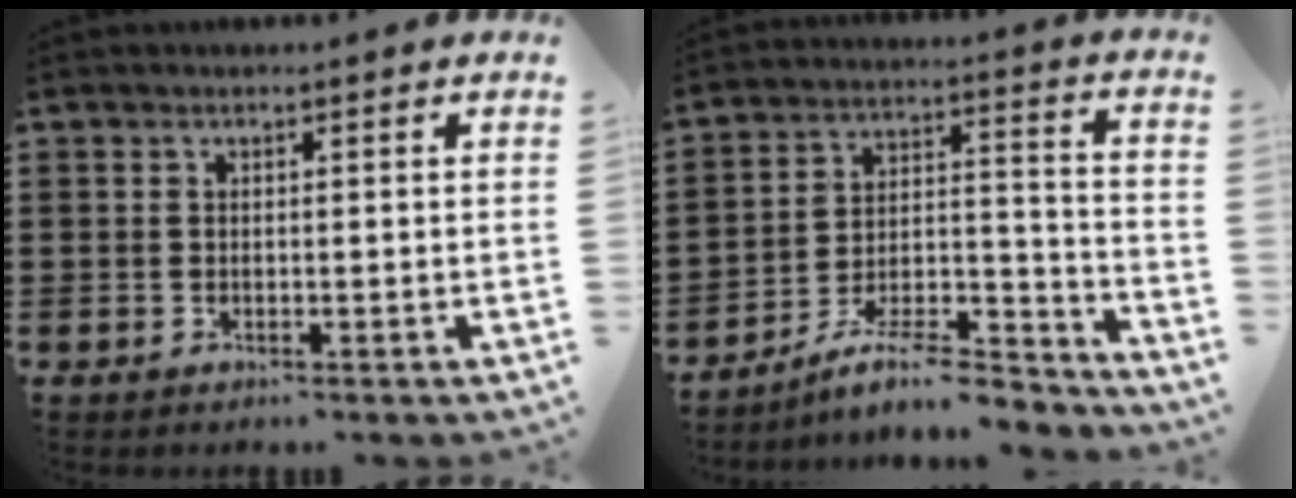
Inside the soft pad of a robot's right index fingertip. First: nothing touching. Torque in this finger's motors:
{"motor_torque": [1.07, 1.07, -0.13, 0.00]}